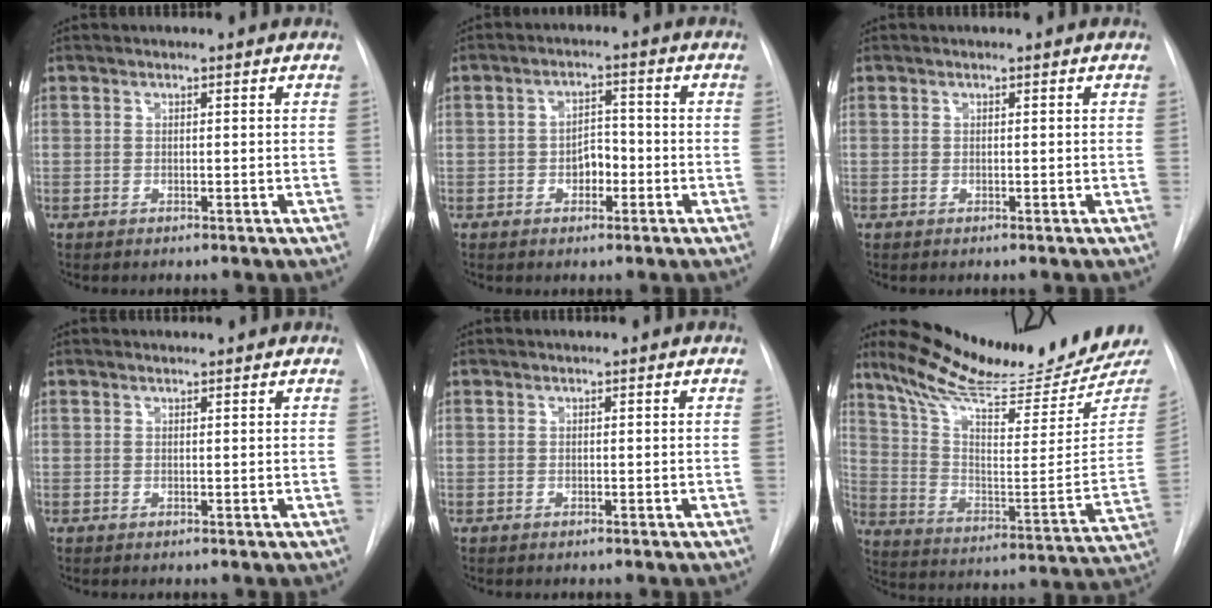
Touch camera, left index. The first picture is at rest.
{"total": 3.7, "force": [-1.6, 2.3, 2.5], "torque": [-0.035, 0.008, -0.025]}
{"total": 0.0}
{"total": 0.8, "force": [0.7, 0.2, 0.0], "torque": [-0.007, 0.007, 0.012]}
{"total": 0.0}
{"total": 23.8, "force": [21.5, 1.7, 10.0], "torque": [-0.165, -0.079, 0.315]}